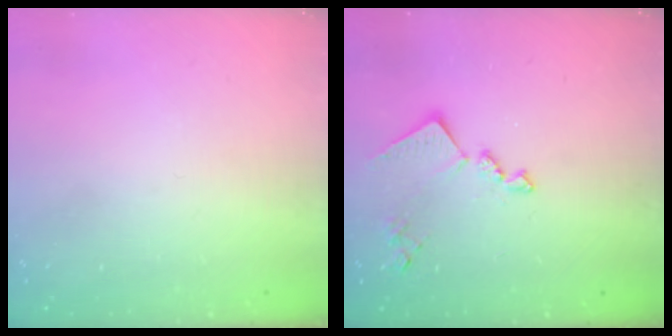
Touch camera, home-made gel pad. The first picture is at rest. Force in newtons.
{"total": 12.8, "press": 12.8, "slide": 0.3}